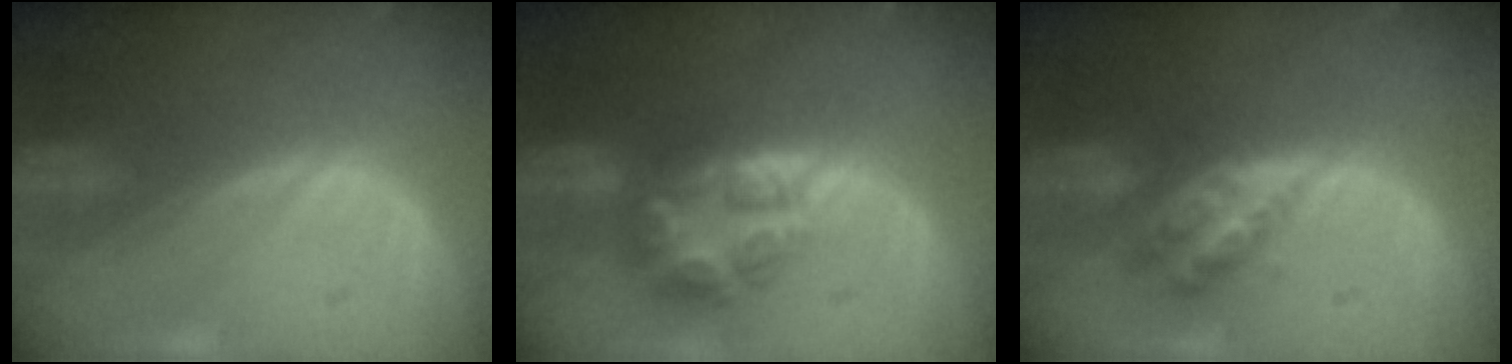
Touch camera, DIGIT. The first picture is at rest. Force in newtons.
{"total": 8.0, "press": 6.9, "slide": 4.2}
{"total": 6.1, "press": 5.4, "slide": 3.0}